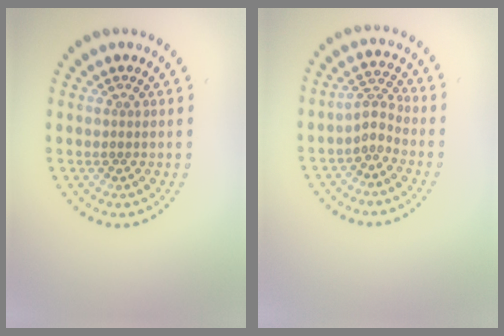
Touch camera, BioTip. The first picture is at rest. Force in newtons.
{"total": 2.2, "press": 1.5, "slide": 1.5}